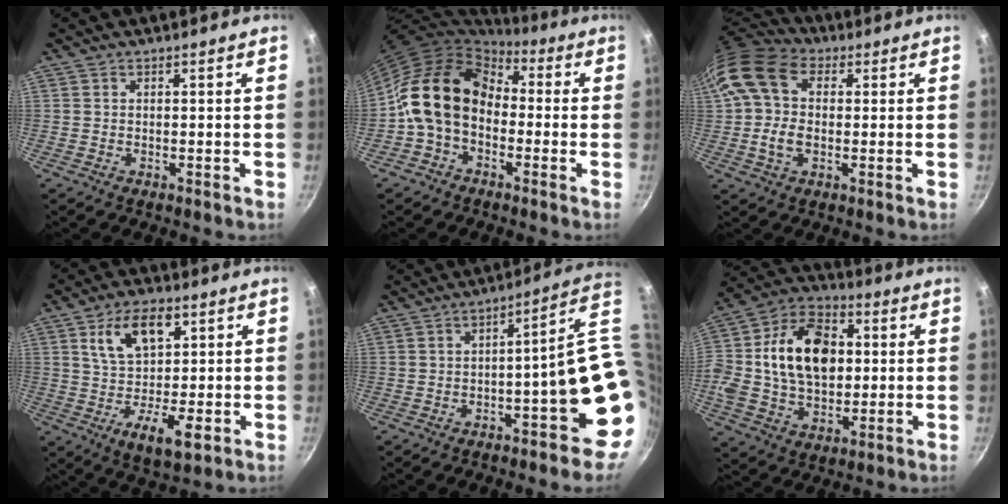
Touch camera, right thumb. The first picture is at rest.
{"total": 14.0, "force": [-1.2, 10.7, 8.9], "torque": [-0.128, 0.040, -0.039]}
{"total": 14.8, "force": [1.8, 10.5, 10.2], "torque": [-0.195, 0.016, 0.019]}
{"total": 12.8, "force": [2.4, 7.1, 10.3], "torque": [-0.140, -0.010, 0.040]}
{"total": 14.7, "force": [-1.8, 3.5, 14.2], "torque": [-0.145, 0.029, -0.018]}
{"total": 21.5, "force": [2.2, 14.9, 15.4], "torque": [-0.261, 0.028, 0.025]}